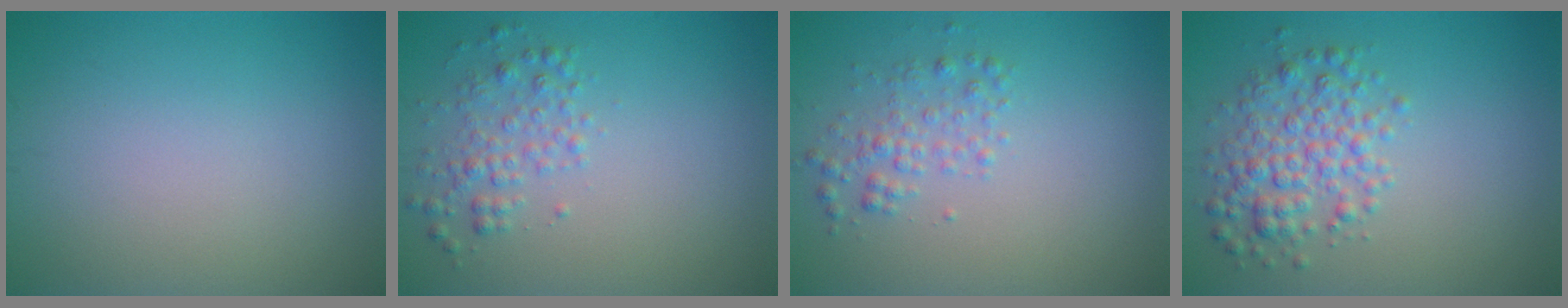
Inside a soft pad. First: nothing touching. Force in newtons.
{"total": 2.2, "press": 2.2, "slide": 0.1}
{"total": 1.9, "press": 1.9, "slide": 0.1}
{"total": 3.9, "press": 3.9, "slide": 0.1}